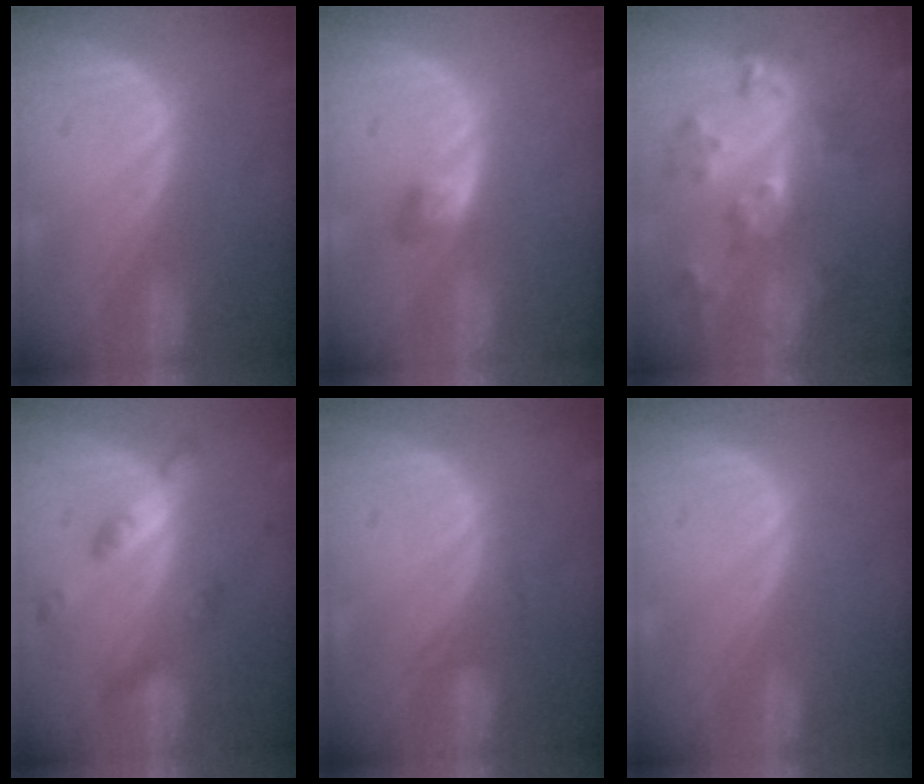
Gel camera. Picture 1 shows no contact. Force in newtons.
{"total": 2.8, "press": 2.5, "slide": 1.2}
{"total": 8.3, "press": 7.8, "slide": 2.9}
{"total": 5.7, "press": 5.6, "slide": 0.3}
{"total": 2.3, "press": 2.2, "slide": 0.7}
{"total": 0.0}